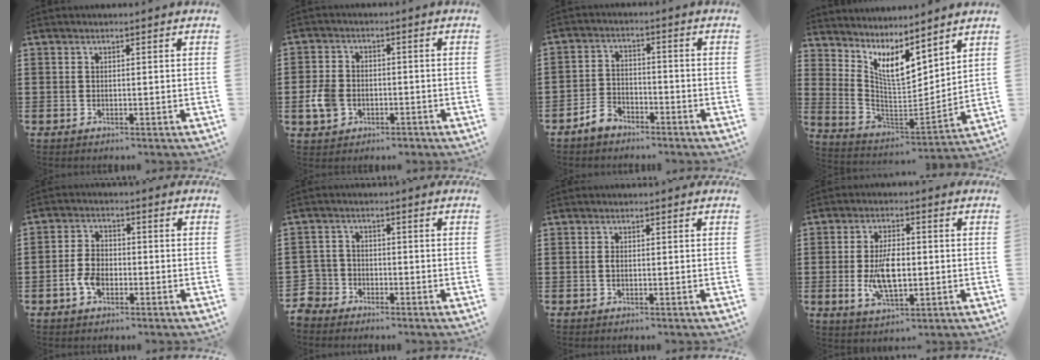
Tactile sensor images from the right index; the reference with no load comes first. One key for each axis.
{"total": 4.9, "fx": -1.8, "fy": 3.6, "fz": 2.8, "tx": -0.079, "ty": -0.001, "tz": -0.039}
{"total": 4.0, "fx": -3.2, "fy": 2.0, "fz": 1.2, "tx": -0.038, "ty": 0.008, "tz": -0.068}
{"total": 6.8, "fx": 5.2, "fy": 2.1, "fz": 3.9, "tx": -0.098, "ty": -0.042, "tz": 0.092}
{"total": 4.4, "fx": -1.6, "fy": 2.8, "fz": 2.9, "tx": -0.075, "ty": 0.000, "tz": -0.036}
{"total": 3.9, "fx": -2.9, "fy": 2.5, "fz": 0.4, "tx": -0.039, "ty": -0.005, "tz": -0.071}
{"total": 1.0, "fx": -0.2, "fy": 0.5, "fz": 0.8, "tx": -0.018, "ty": -0.001, "tz": -0.003}
{"total": 7.8, "fx": -0.8, "fy": 3.8, "fz": 6.8, "tx": -0.144, "ty": -0.008, "tz": -0.021}